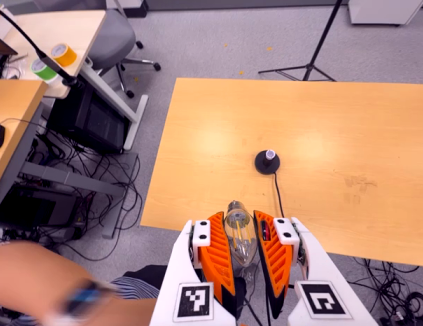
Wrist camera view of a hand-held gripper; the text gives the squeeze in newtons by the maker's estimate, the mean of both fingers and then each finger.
{"total": 21.1, "left": 23.5, "right": 18.8}